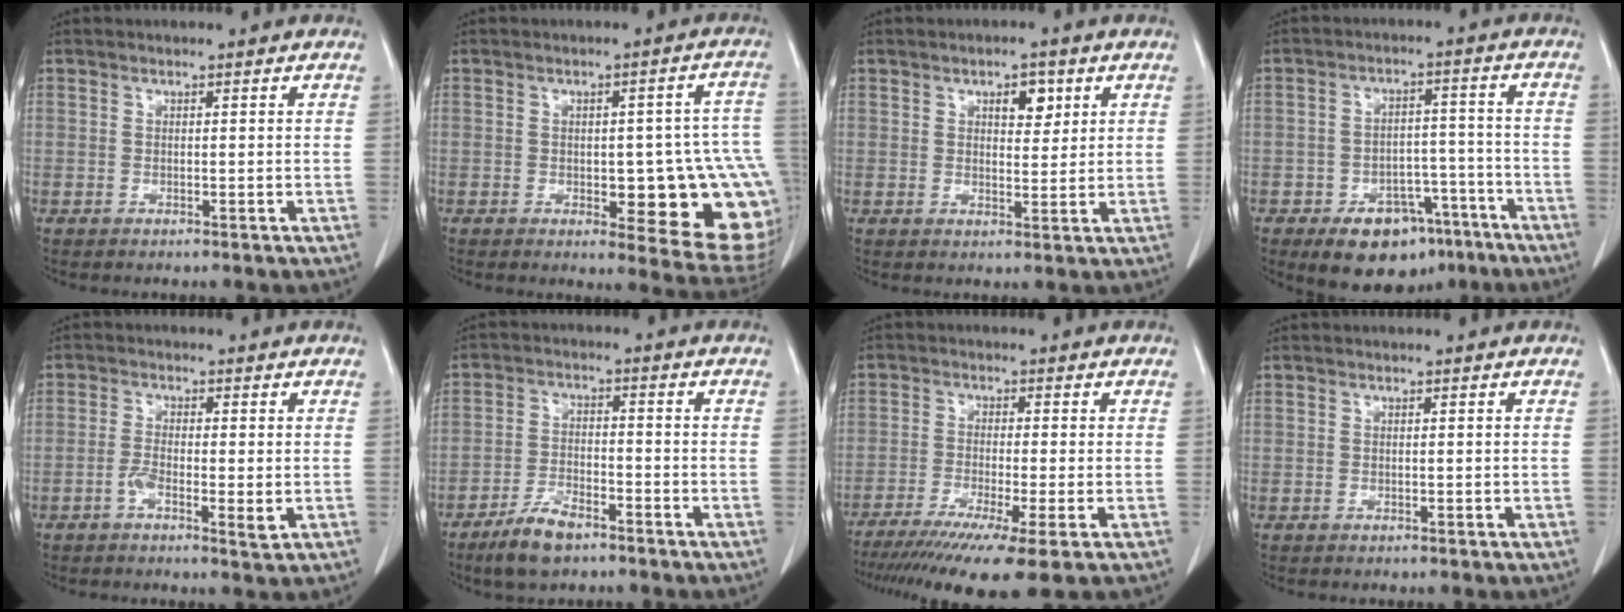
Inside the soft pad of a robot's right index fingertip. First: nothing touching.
{"total": 16.5, "force": [-2.8, 4.9, 15.6], "torque": [-0.118, 0.018, -0.012]}
{"total": 3.9, "force": [1.8, 1.9, 2.8], "torque": [-0.039, 0.001, 0.028]}
{"total": 11.3, "force": [-7.2, 6.4, 5.9], "torque": [-0.072, 0.023, -0.101]}
{"total": 4.1, "force": [-1.1, 0.9, 3.8], "torque": [-0.066, -0.002, -0.018]}
{"total": 6.7, "force": [-4.9, 2.3, 4.0], "torque": [-0.085, -0.006, -0.087]}
{"total": 12.6, "force": [-8.7, 0.0, 9.1], "torque": [-0.143, -0.033, -0.140]}
{"total": 0.0}